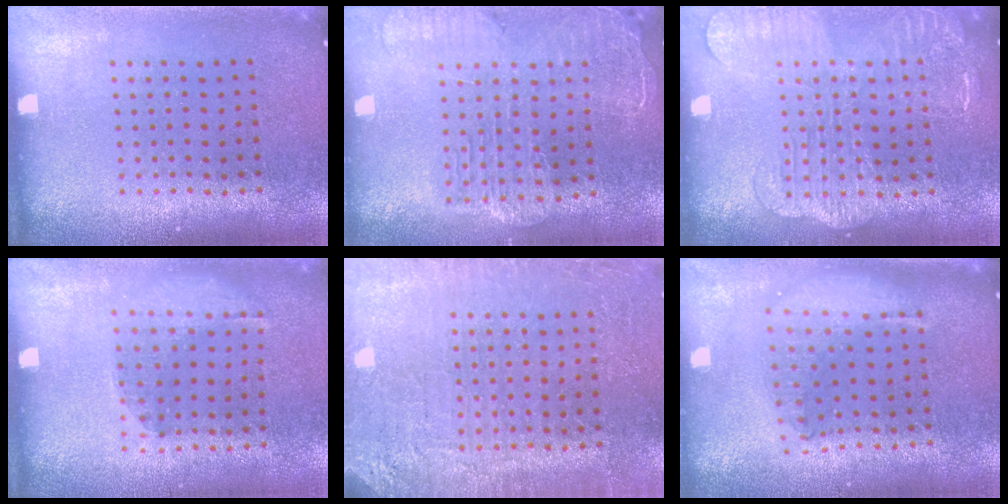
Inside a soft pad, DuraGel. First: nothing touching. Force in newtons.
{"total": 2.5, "press": 2.1, "slide": 1.3}
{"total": 2.2, "press": 2.1, "slide": 0.4}
{"total": 1.2, "press": 0.9, "slide": 0.9}
{"total": 3.0, "press": 3.0, "slide": 0.3}
{"total": 1.9, "press": 1.6, "slide": 1.0}